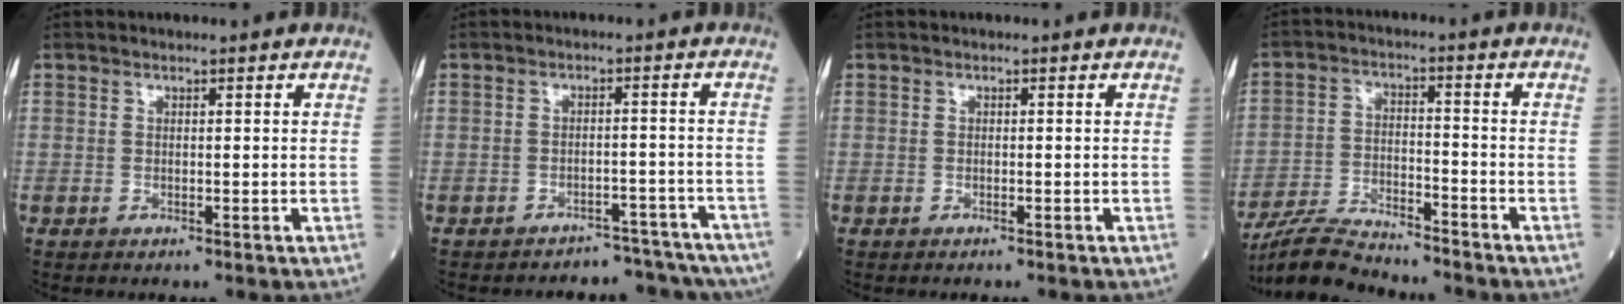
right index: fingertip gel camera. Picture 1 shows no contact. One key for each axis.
{"total": 11.5, "fx": -10.7, "fy": 3.8, "fz": 2.2, "tx": -0.029, "ty": 0.042, "tz": -0.127}
{"total": 0.9, "fx": -0.6, "fy": 0.5, "fz": 0.5, "tx": -0.021, "ty": -0.001, "tz": -0.005}
{"total": 11.1, "fx": -10.4, "fy": 1.6, "fz": 3.5, "tx": -0.076, "ty": -0.005, "tz": -0.187}